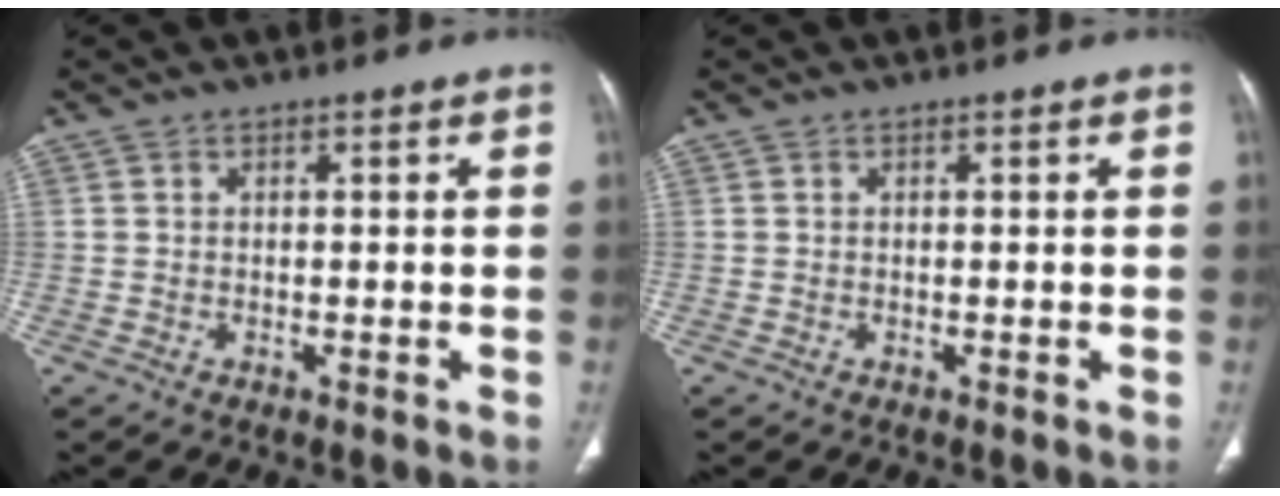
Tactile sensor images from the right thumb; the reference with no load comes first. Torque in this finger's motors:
{"motor_torque": [-0.02, 0.02, 0.01, 0.01, 0.00]}